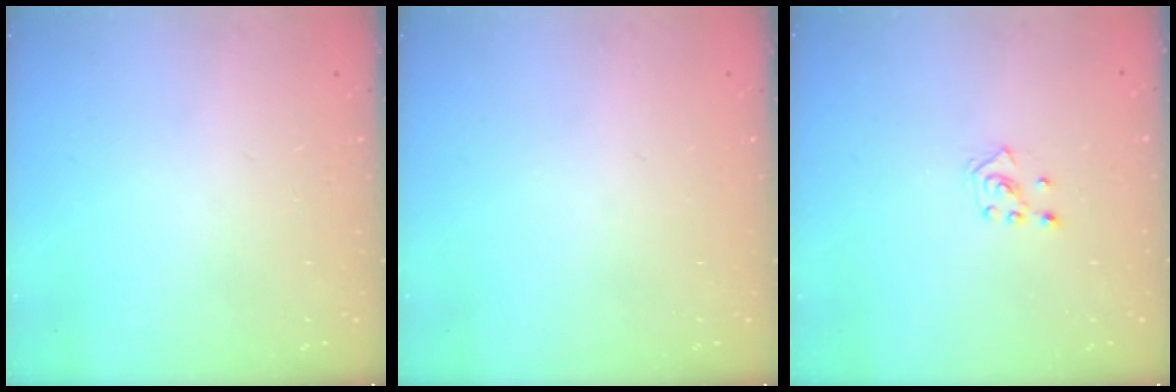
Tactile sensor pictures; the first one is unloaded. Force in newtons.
{"total": 0.0}
{"total": 2.8, "press": 2.7, "slide": 0.7}